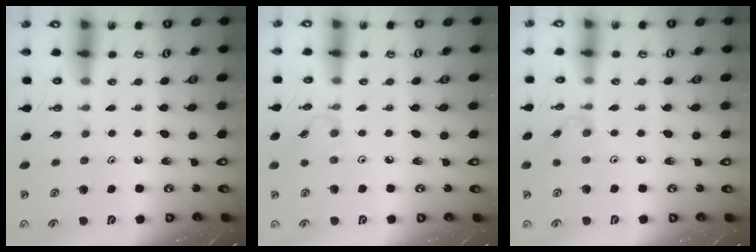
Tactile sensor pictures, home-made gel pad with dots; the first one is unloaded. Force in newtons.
{"total": 1.9, "press": 1.9, "slide": 0.4}
{"total": 4.3, "press": 4.2, "slide": 0.6}